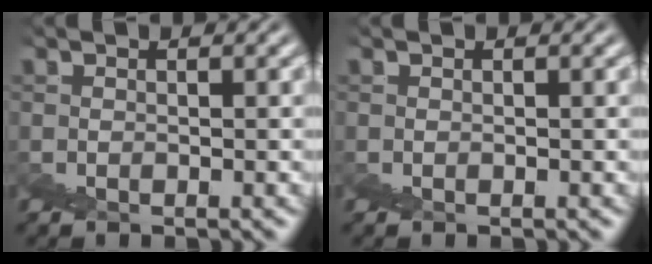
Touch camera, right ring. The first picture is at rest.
{"total": 0.0}